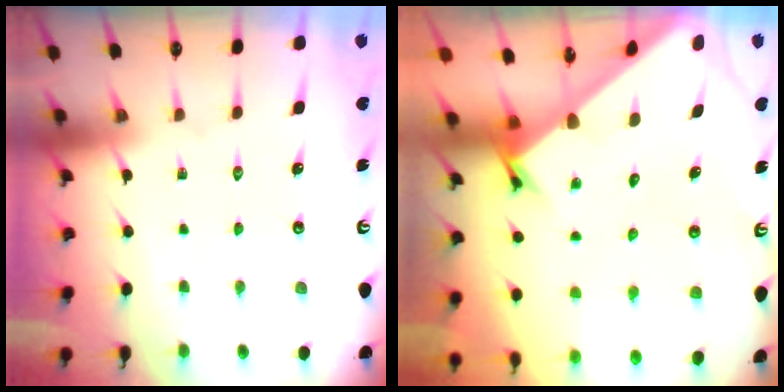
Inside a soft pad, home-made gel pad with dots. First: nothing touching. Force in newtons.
{"total": 2.1, "press": 2.1, "slide": 0.2}